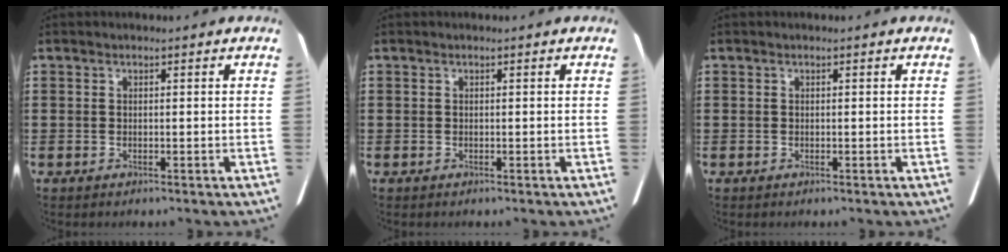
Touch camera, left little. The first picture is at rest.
{"total": 0.0}
{"total": 0.0}